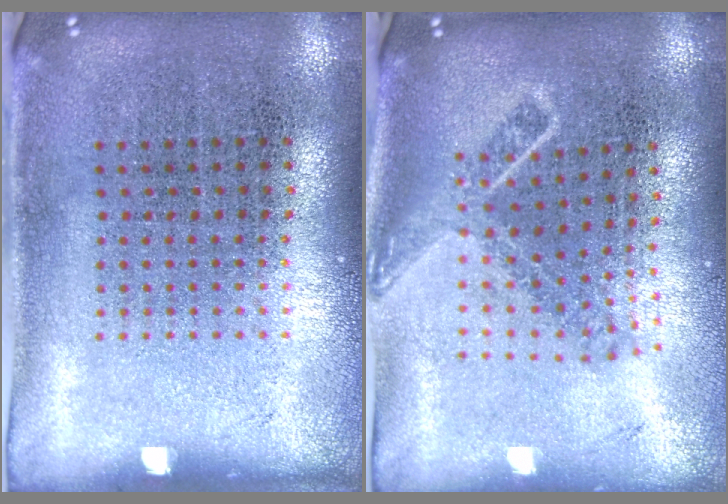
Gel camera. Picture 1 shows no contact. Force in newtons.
{"total": 1.8, "press": 1.4, "slide": 1.2}